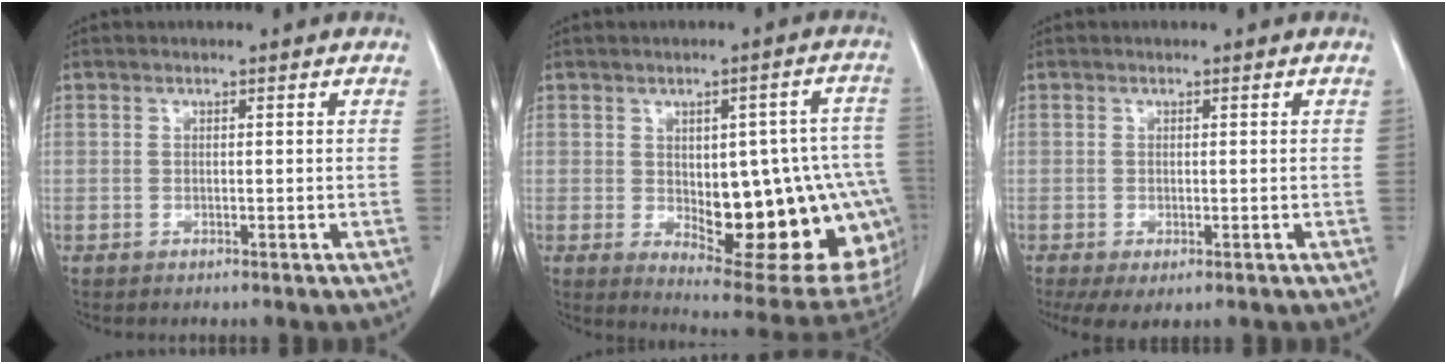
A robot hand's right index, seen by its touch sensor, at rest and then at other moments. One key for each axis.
{"total": 22.5, "fx": -3.5, "fy": 7.9, "fz": 20.8, "tx": -0.191, "ty": 0.016, "tz": -0.015}
{"total": 4.4, "fx": -2.4, "fy": 1.9, "fz": 3.1, "tx": -0.051, "ty": -0.013, "tz": -0.037}